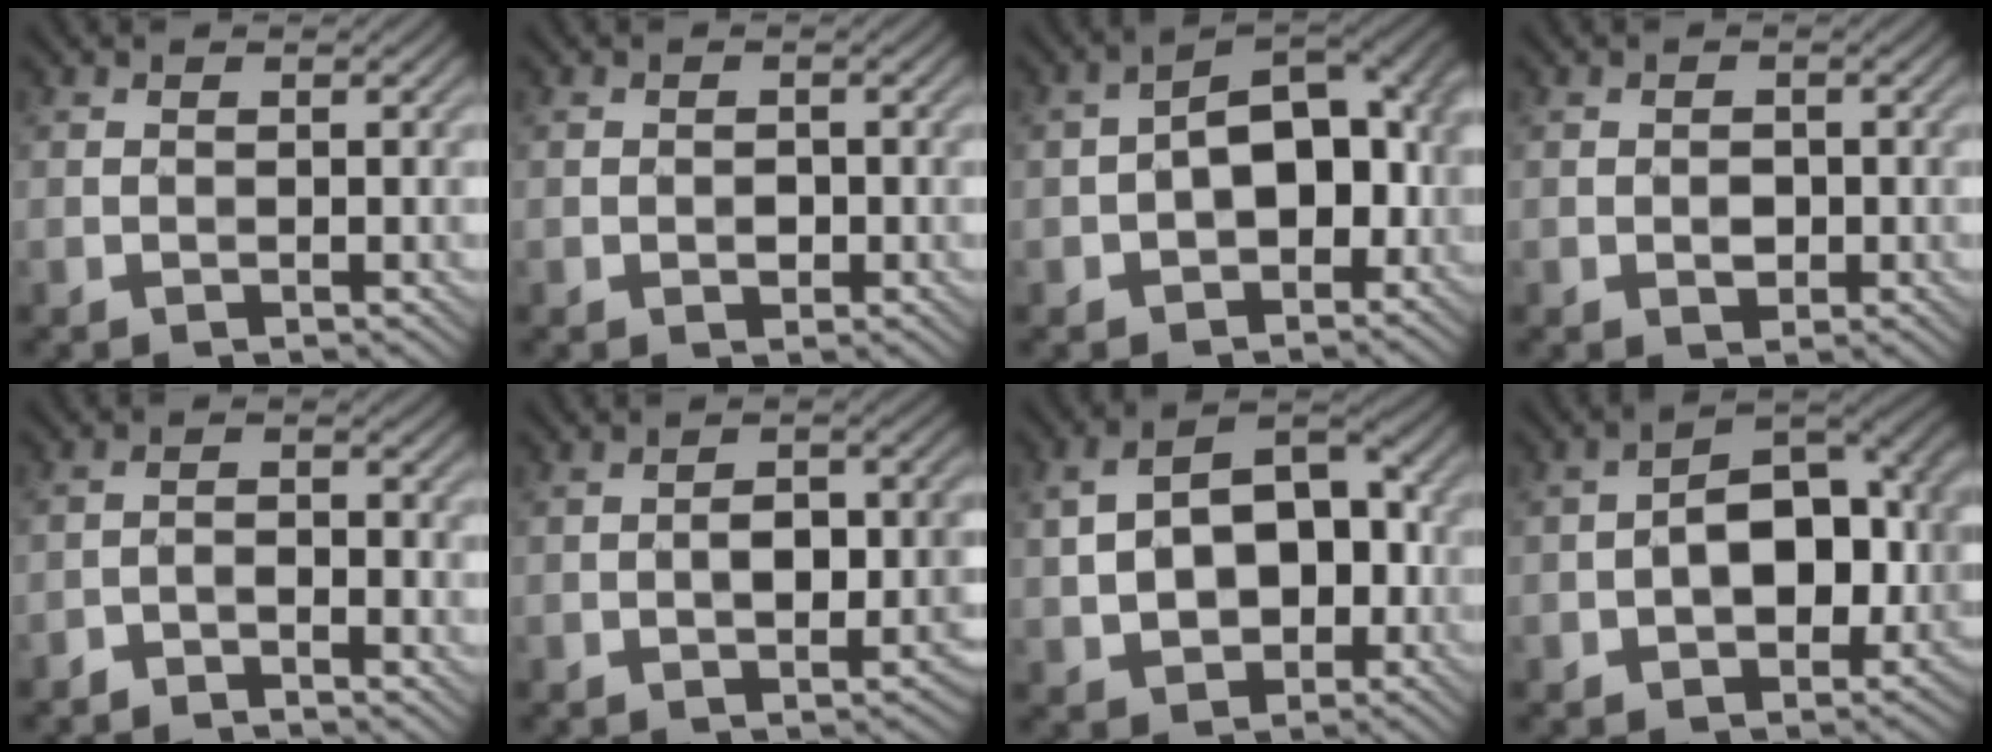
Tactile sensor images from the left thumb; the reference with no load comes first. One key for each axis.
{"total": 1.3, "fx": -0.3, "fy": 1.0, "fz": 0.8, "tx": -0.010, "ty": -0.004, "tz": -0.006}
{"total": 12.7, "fx": -1.8, "fy": 8.0, "fz": 9.8, "tx": -0.137, "ty": 0.006, "tz": -0.034}
{"total": 1.6, "fx": -0.3, "fy": 1.2, "fz": 1.0, "tx": -0.017, "ty": -0.004, "tz": -0.006}
{"total": 2.6, "fx": -2.3, "fy": 0.6, "fz": 0.9, "tx": -0.015, "ty": 0.005, "tz": -0.049}
{"total": 3.9, "fx": -1.2, "fy": 2.0, "fz": 3.1, "tx": -0.044, "ty": 0.007, "tz": -0.021}
{"total": 11.5, "fx": -1.2, "fy": 7.4, "fz": 8.6, "tx": -0.156, "ty": 0.005, "tz": -0.025}
{"total": 11.2, "fx": -2.3, "fy": 6.9, "fz": 8.4, "tx": -0.113, "ty": -0.001, "tz": -0.044}